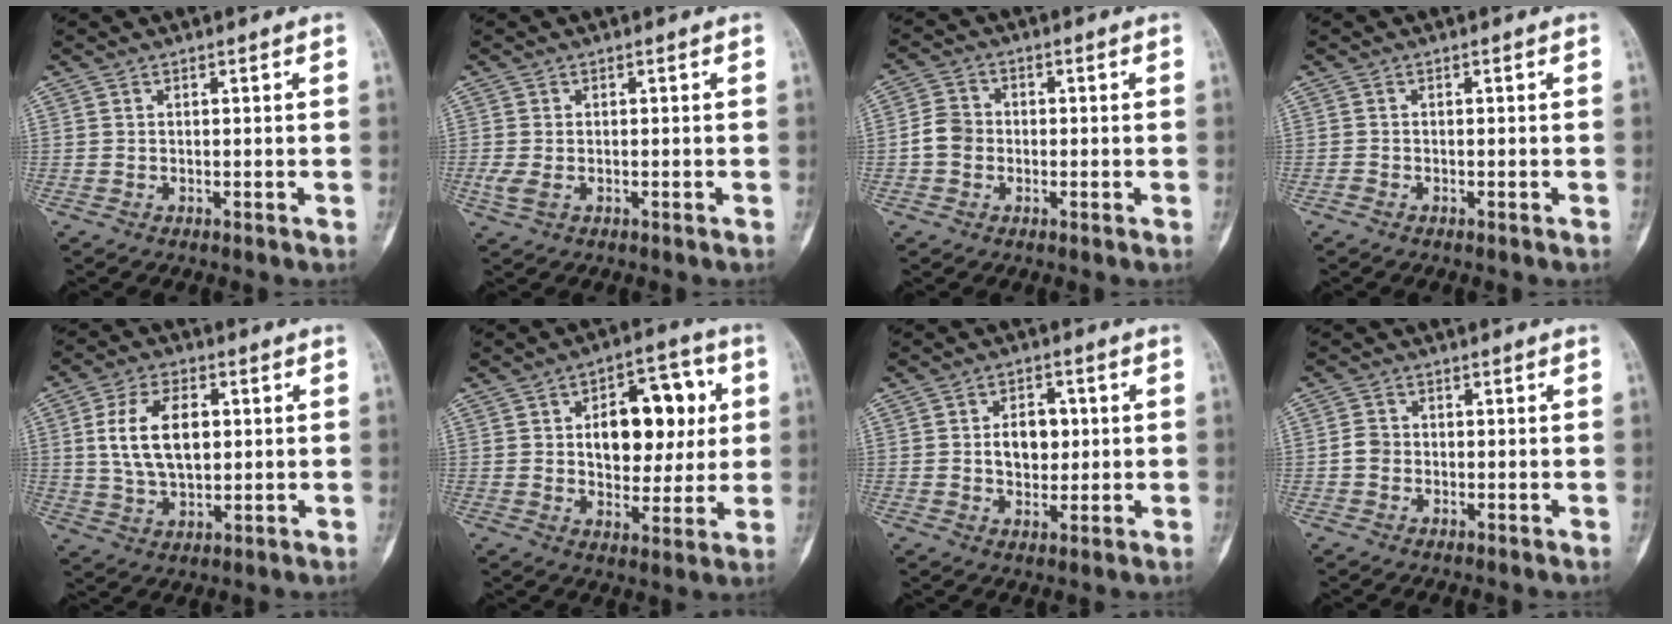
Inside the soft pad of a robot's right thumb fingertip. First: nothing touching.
{"total": 2.6, "force": [-0.6, 1.5, 2.0], "torque": [-0.056, 0.002, -0.012]}
{"total": 4.7, "force": [-0.8, 4.0, 2.2], "torque": [-0.033, 0.013, -0.024]}
{"total": 0.6, "force": [-0.5, 0.2, 0.2], "torque": [-0.008, 0.001, -0.013]}
{"total": 12.3, "force": [2.0, 7.2, 9.7], "torque": [-0.161, 0.000, 0.040]}
{"total": 16.0, "force": [3.1, 9.5, 12.5], "torque": [-0.124, 0.009, 0.045]}
{"total": 7.1, "force": [0.6, 5.0, 5.0], "torque": [-0.044, 0.002, 0.010]}
{"total": 2.4, "force": [-0.5, 2.1, 1.1], "torque": [-0.012, 0.007, -0.013]}